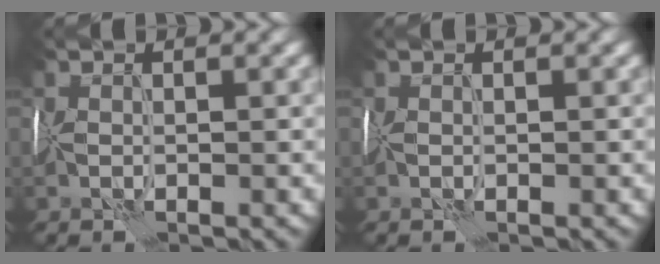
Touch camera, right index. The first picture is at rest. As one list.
[{"total": 0.0}]